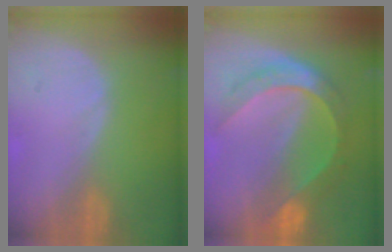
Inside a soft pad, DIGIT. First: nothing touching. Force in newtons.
{"total": 8.4, "press": 8.4, "slide": 0.8}